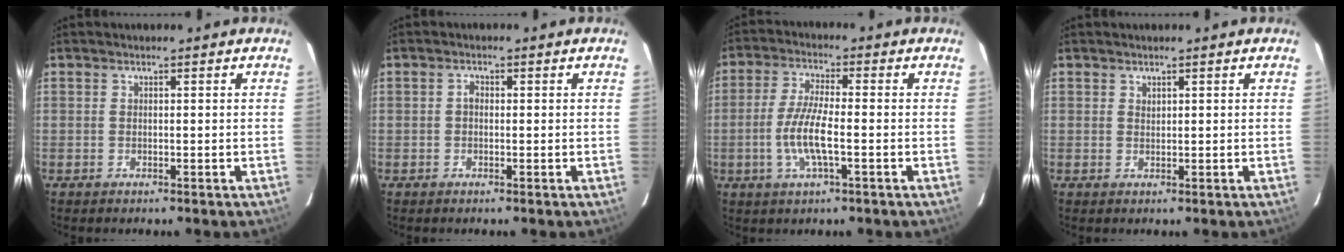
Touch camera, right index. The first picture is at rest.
{"total": 1.0, "force": [-0.1, 0.8, 0.6], "torque": [-0.011, 0.006, -0.004]}
{"total": 8.0, "force": [-2.0, 1.4, 7.6], "torque": [-0.156, -0.003, -0.042]}
{"total": 0.6, "force": [0.5, 0.3, 0.1], "torque": [-0.001, 0.001, 0.011]}